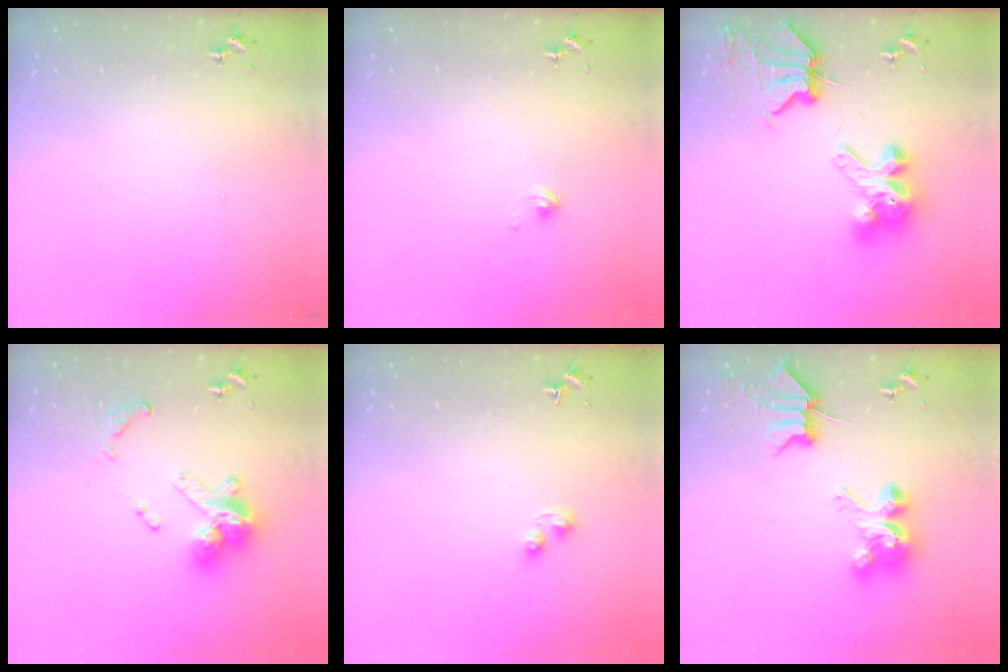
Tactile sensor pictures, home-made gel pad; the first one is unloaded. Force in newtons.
{"total": 2.1, "press": 2.1, "slide": 0.2}
{"total": 11.2, "press": 11.1, "slide": 1.4}
{"total": 17.4, "press": 17.3, "slide": 2.2}
{"total": 3.3, "press": 3.3, "slide": 0.4}
{"total": 8.6, "press": 8.6, "slide": 0.7}